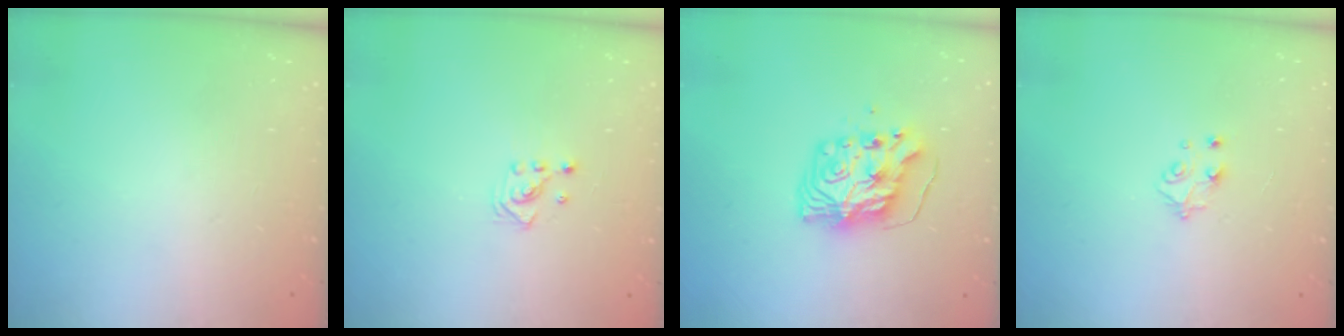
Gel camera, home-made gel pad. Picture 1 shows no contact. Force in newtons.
{"total": 2.6, "press": 2.6, "slide": 0.3}
{"total": 8.3, "press": 8.3, "slide": 0.9}
{"total": 5.4, "press": 5.4, "slide": 0.4}